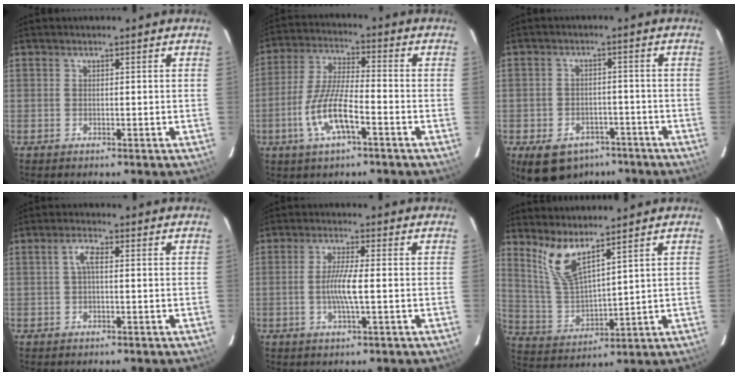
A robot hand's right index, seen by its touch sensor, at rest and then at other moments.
{"total": 10.9, "force": [-4.6, 2.5, 9.5], "torque": [-0.199, -0.003, -0.088]}
{"total": 10.7, "force": [-6.8, 7.1, 4.3], "torque": [-0.100, 0.013, -0.083]}
{"total": 2.7, "force": [0.2, 0.8, 2.6], "torque": [-0.053, 0.010, 0.003]}
{"total": 5.5, "force": [-0.9, 0.1, 5.4], "torque": [-0.102, -0.003, -0.019]}
{"total": 8.5, "force": [6.2, 1.6, 5.5], "torque": [-0.114, -0.010, 0.137]}